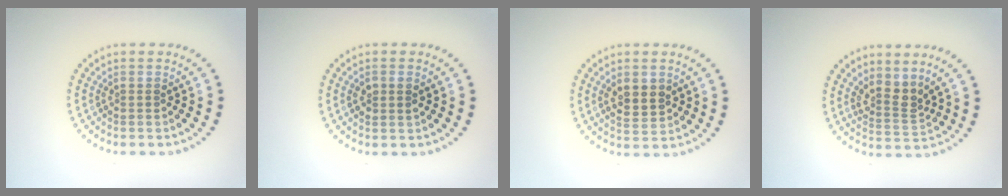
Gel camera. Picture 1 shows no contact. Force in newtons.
{"total": 1.4, "press": 1.3, "slide": 0.3}
{"total": 3.0, "press": 3.0, "slide": 0.1}
{"total": 2.8, "press": 2.0, "slide": 2.0}